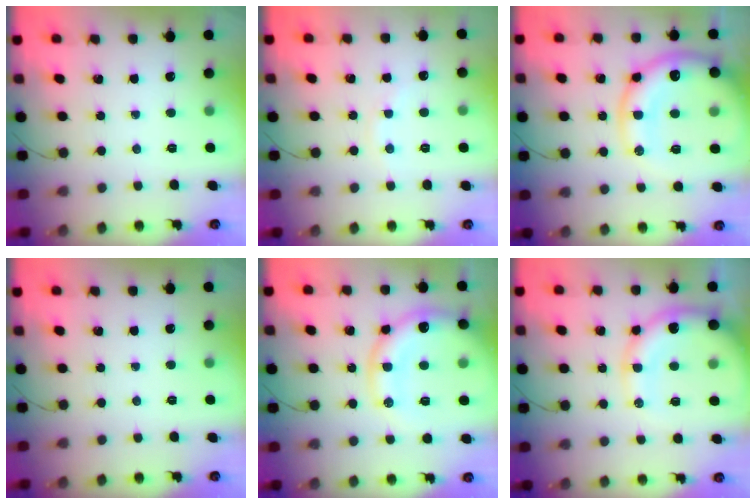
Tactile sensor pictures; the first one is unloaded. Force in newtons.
{"total": 4.8, "press": 4.6, "slide": 1.4}
{"total": 20.4, "press": 20.0, "slide": 4.0}
{"total": 0.0}
{"total": 17.6, "press": 17.3, "slide": 3.2}
{"total": 15.3, "press": 15.0, "slide": 3.0}